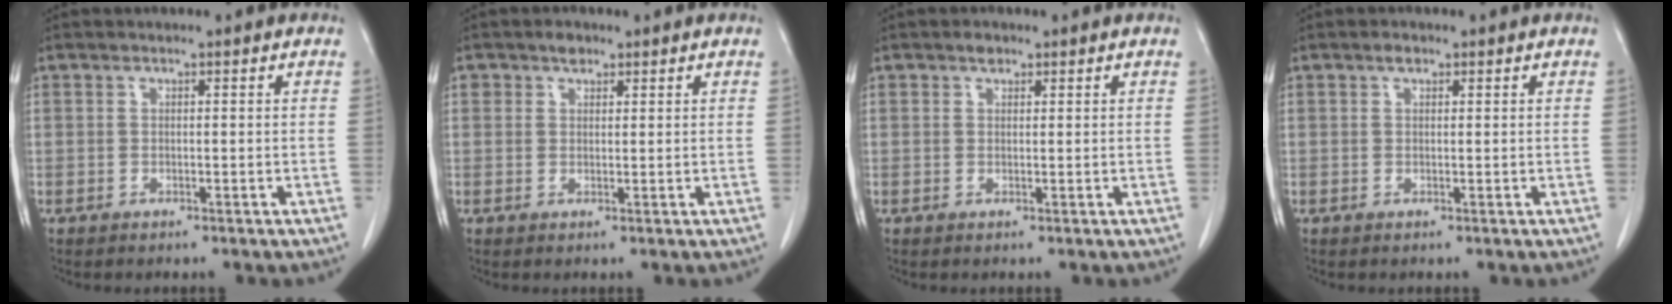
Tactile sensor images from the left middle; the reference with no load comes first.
{"total": 1.7, "force": [1.1, 1.2, 0.5], "torque": [-0.009, 0.005, 0.016]}
{"total": 1.1, "force": [0.7, 0.7, 0.4], "torque": [-0.007, 0.002, 0.011]}
{"total": 0.9, "force": [0.6, 0.6, 0.5], "torque": [-0.009, 0.003, 0.008]}